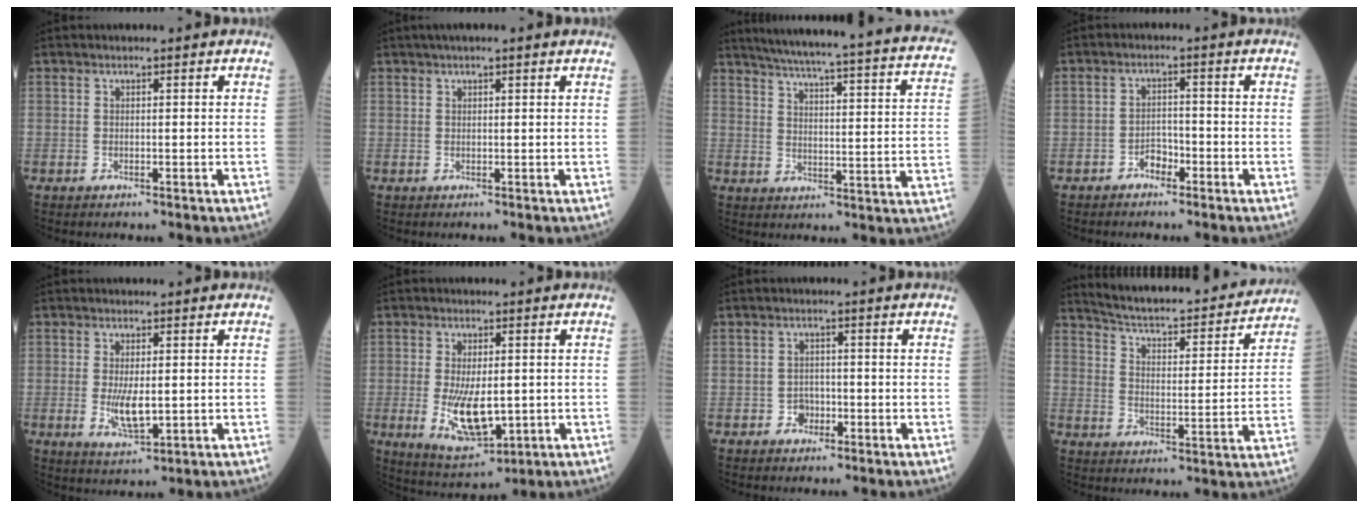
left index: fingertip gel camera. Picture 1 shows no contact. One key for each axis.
{"total": 3.2, "fx": 2.4, "fy": 0.1, "fz": 2.2, "tx": -0.030, "ty": 0.026, "tz": 0.034}
{"total": 25.9, "fx": 21.3, "fy": 1.5, "fz": 14.6, "tx": -0.215, "ty": -0.032, "tz": 0.253}
{"total": 2.4, "fx": -1.7, "fy": 1.3, "fz": 1.0, "tx": -0.014, "ty": 0.005, "tz": -0.032}
{"total": 4.9, "fx": -0.3, "fy": 1.7, "fz": 4.6, "tx": -0.093, "ty": -0.011, "tz": 0.002}
{"total": 9.2, "fx": -1.2, "fy": 3.8, "fz": 8.2, "tx": -0.158, "ty": -0.020, "tz": -0.008}
{"total": 2.1, "fx": -1.1, "fy": 1.6, "fz": 0.8, "tx": -0.012, "ty": 0.006, "tz": -0.020}
{"total": 20.6, "fx": 19.2, "fy": 3.0, "fz": 7.0, "tx": -0.102, "ty": -0.022, "tz": 0.255}